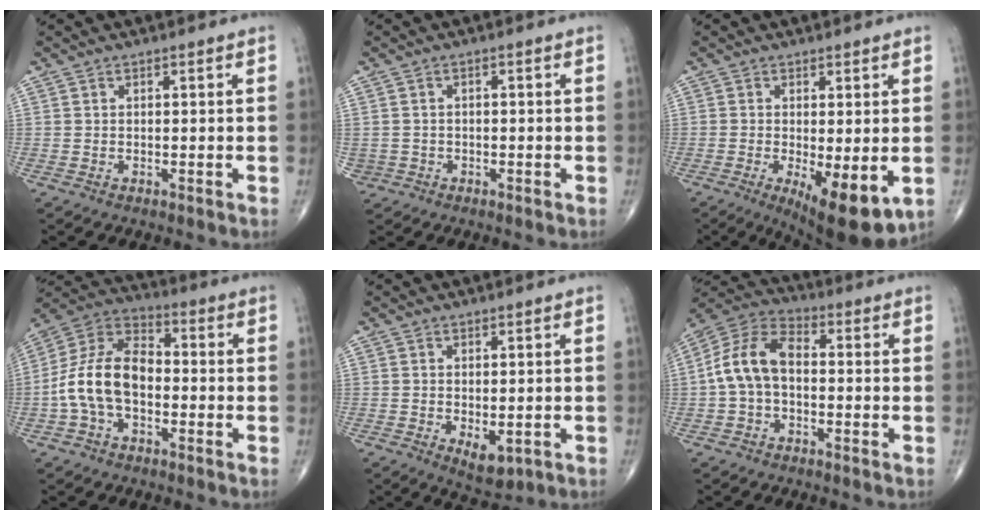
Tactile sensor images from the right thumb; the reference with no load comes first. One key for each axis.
{"total": 2.2, "fx": -0.7, "fy": 2.1, "fz": 0.2, "tx": 0.005, "ty": 0.011, "tz": -0.009}
{"total": 11.3, "fx": -3.1, "fy": 3.8, "fz": 10.1, "tx": -0.146, "ty": -0.025, "tz": -0.036}
{"total": 13.5, "fx": -2.4, "fy": 8.4, "fz": 10.3, "tx": -0.194, "ty": 0.043, "tz": -0.055}
{"total": 4.5, "fx": -1.1, "fy": 2.3, "fz": 3.7, "tx": -0.048, "ty": -0.009, "tz": -0.004}
{"total": 10.7, "fx": -0.6, "fy": 6.7, "fz": 8.3, "tx": -0.157, "ty": 0.034, "tz": -0.025}